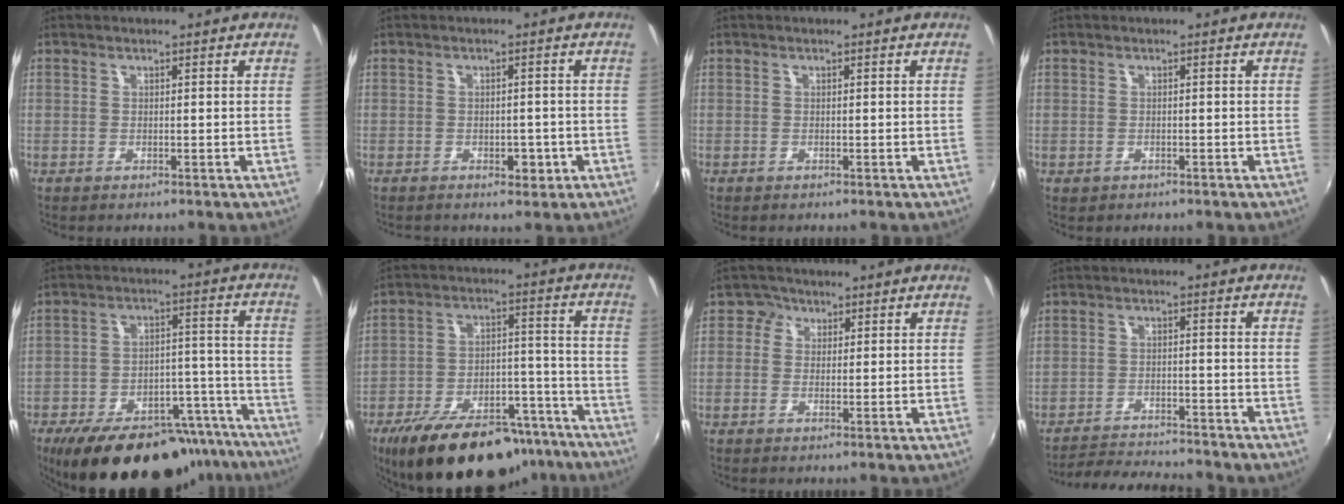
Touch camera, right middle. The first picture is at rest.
{"total": 2.8, "force": [-1.3, 2.1, 1.3], "torque": [-0.023, 0.001, -0.011]}
{"total": 0.0}
{"total": 1.1, "force": [-0.6, 0.8, 0.3], "torque": [-0.010, -0.004, -0.008]}
{"total": 26.9, "force": [-21.8, 10.2, 12.1], "torque": [-0.200, 0.026, -0.280]}
{"total": 26.0, "force": [-19.8, 10.9, 12.7], "torque": [-0.228, 0.012, -0.268]}
{"total": 2.6, "force": [0.5, 2.5, 0.1], "torque": [0.007, 0.002, -0.001]}
{"total": 11.6, "force": [-10.7, 1.1, 4.3], "torque": [-0.101, -0.005, -0.163]}